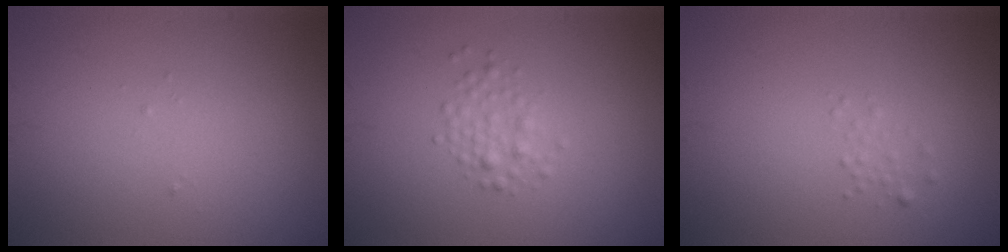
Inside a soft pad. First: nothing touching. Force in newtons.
{"total": 1.6, "press": 1.6, "slide": 0.0}
{"total": 0.8, "press": 0.8, "slide": 0.0}